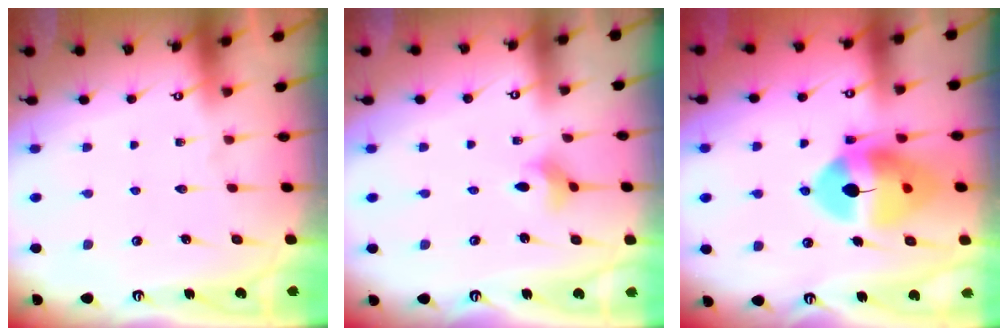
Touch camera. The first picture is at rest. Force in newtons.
{"total": 2.8, "press": 2.8, "slide": 0.2}
{"total": 13.6, "press": 13.5, "slide": 2.1}